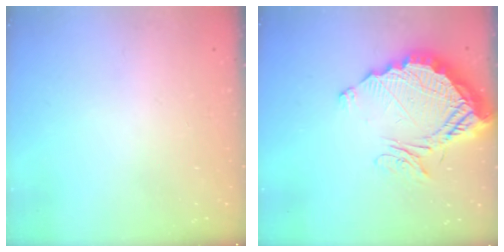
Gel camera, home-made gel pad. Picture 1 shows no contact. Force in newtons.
{"total": 15.2, "press": 15.2, "slide": 1.3}